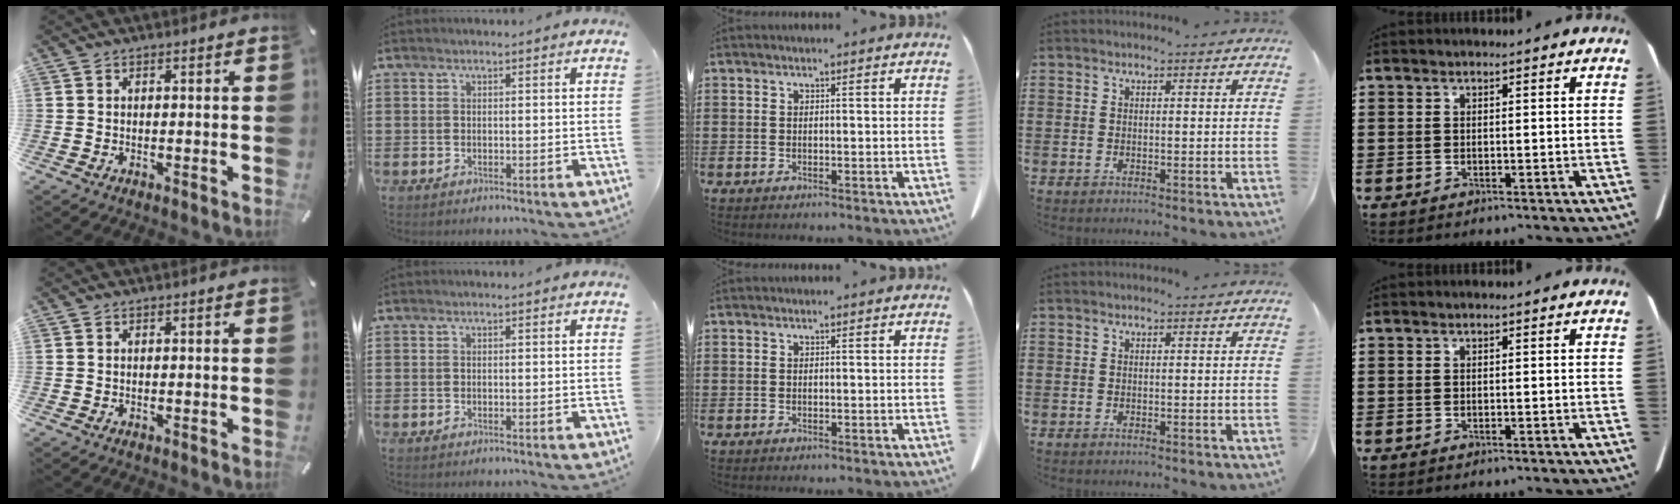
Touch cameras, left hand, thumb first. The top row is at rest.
{}